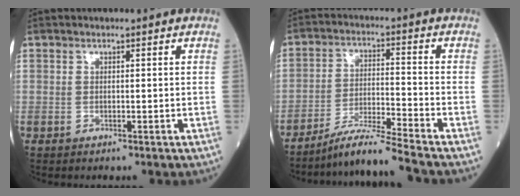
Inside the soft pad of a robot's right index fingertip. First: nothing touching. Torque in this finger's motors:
{"motor_torque": [-0.19, -0.44, 0.03, 0.01]}